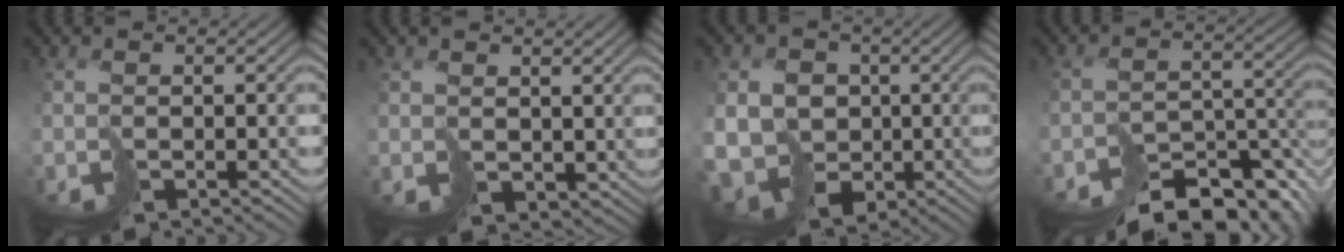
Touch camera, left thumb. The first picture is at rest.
{"total": 2.6, "force": [2.0, 1.4, 0.9], "torque": [-0.033, -0.005, 0.044]}
{"total": 11.2, "force": [-0.9, 10.0, 5.0], "torque": [-0.139, -0.027, -0.030]}
{"total": 12.0, "force": [-10.6, 4.1, 4.0], "torque": [-0.051, -0.011, -0.126]}